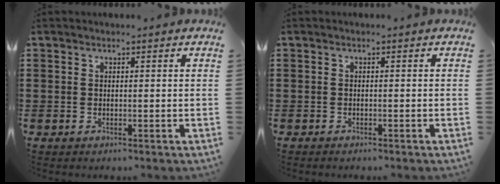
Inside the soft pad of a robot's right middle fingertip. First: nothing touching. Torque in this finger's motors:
{"motor_torque": [-0.78, 0.68, -0.01, -0.01]}